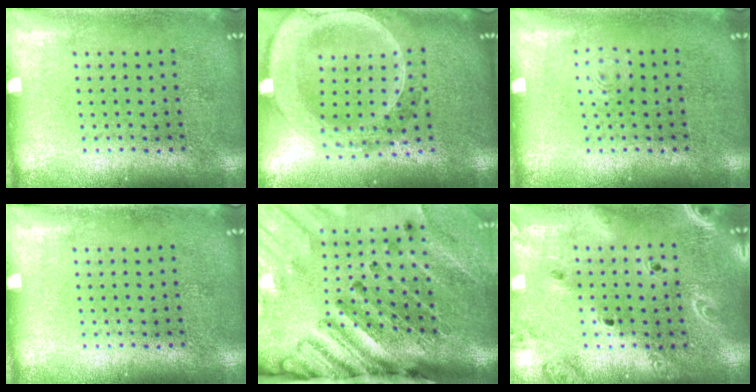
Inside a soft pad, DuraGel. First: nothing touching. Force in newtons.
{"total": 2.8, "press": 2.4, "slide": 1.4}
{"total": 0.7, "press": 0.6, "slide": 0.2}
{"total": 0.0}
{"total": 4.3, "press": 3.2, "slide": 2.8}
{"total": 2.1, "press": 1.9, "slide": 0.9}